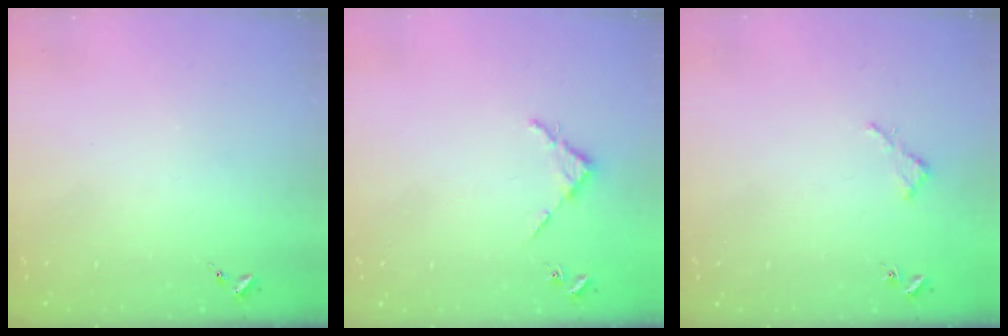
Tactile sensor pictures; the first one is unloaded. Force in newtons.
{"total": 2.7, "press": 2.7, "slide": 0.3}
{"total": 2.6, "press": 2.6, "slide": 0.2}